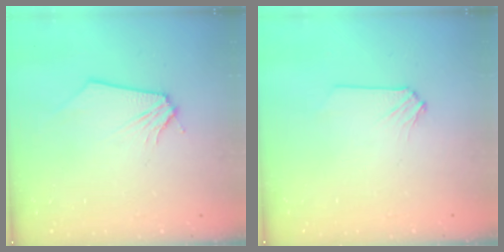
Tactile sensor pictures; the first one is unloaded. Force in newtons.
{"total": 0.0}